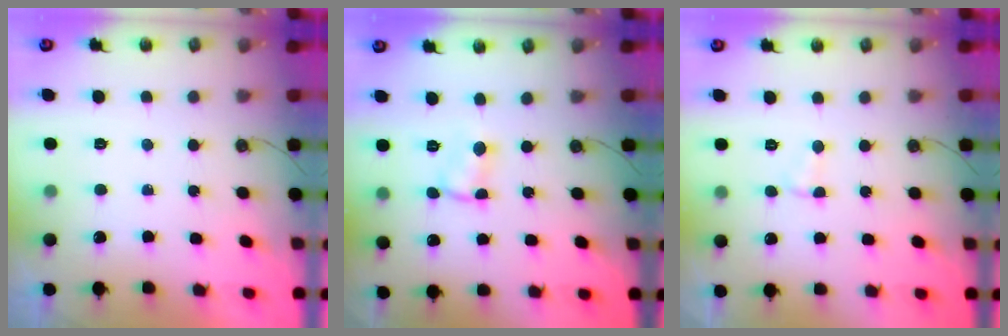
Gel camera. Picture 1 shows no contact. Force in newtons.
{"total": 1.4, "press": 1.4, "slide": 0.0}
{"total": 1.8, "press": 1.7, "slide": 0.4}